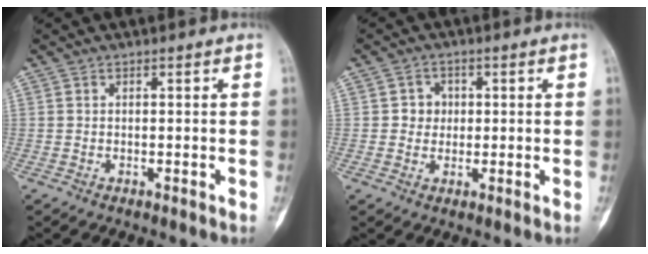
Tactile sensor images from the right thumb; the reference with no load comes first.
{"total": 3.5, "force": [0.4, 3.3, 1.1], "torque": [0.008, 0.006, 0.000]}